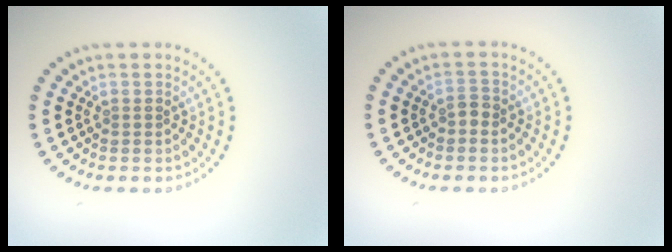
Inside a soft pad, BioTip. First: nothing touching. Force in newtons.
{"total": 0.9, "press": 0.8, "slide": 0.3}